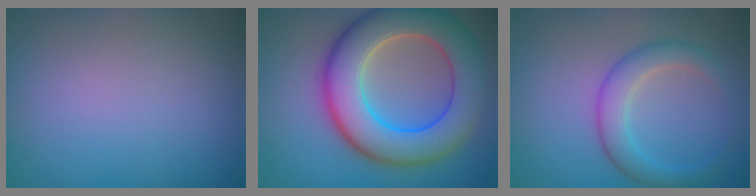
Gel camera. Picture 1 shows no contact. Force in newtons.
{"total": 10.4, "press": 10.4, "slide": 0.8}
{"total": 2.6, "press": 2.6, "slide": 0.2}